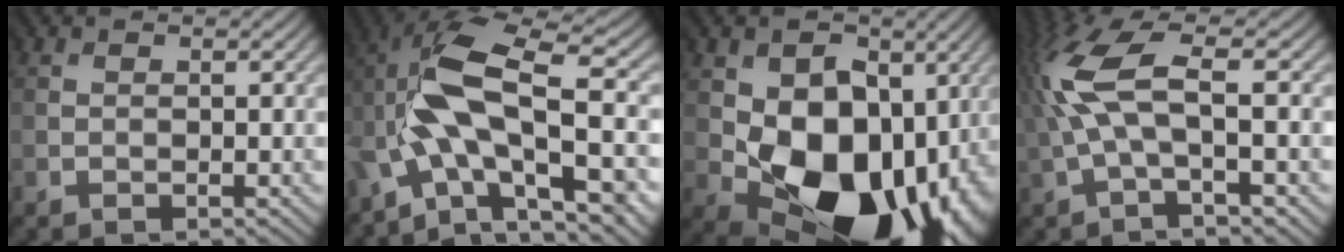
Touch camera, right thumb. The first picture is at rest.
{"total": 13.9, "force": [-2.9, 6.4, 12.0], "torque": [-0.239, -0.001, -0.042]}
{"total": 17.8, "force": [-1.9, 13.0, 12.1], "torque": [-0.175, -0.052, -0.005]}
{"total": 8.9, "force": [-0.1, 2.9, 8.4], "torque": [-0.210, 0.021, -0.006]}